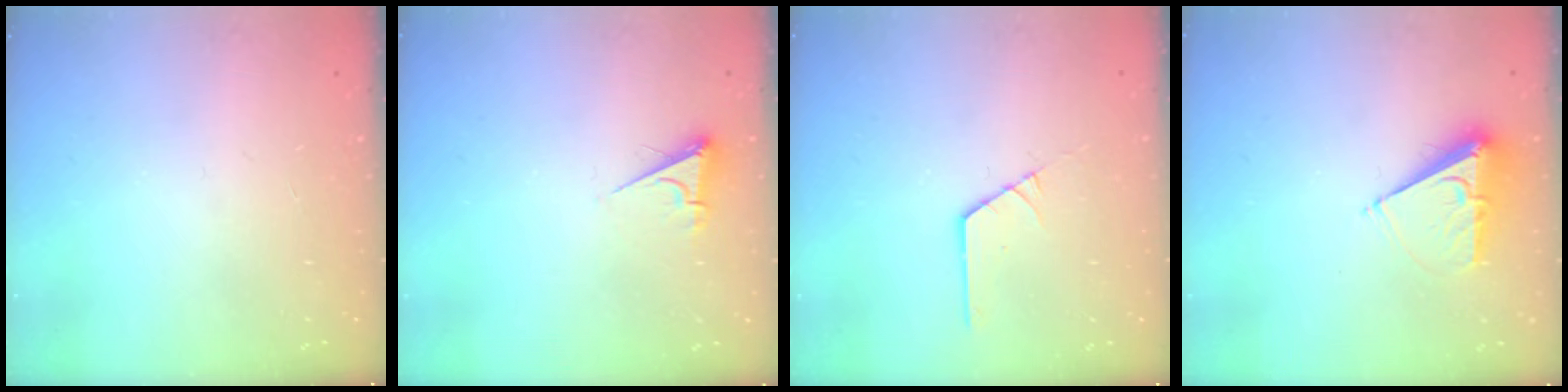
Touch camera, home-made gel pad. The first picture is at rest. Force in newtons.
{"total": 4.0, "press": 4.0, "slide": 0.6}
{"total": 1.3, "press": 1.3, "slide": 0.2}
{"total": 7.0, "press": 7.0, "slide": 0.7}